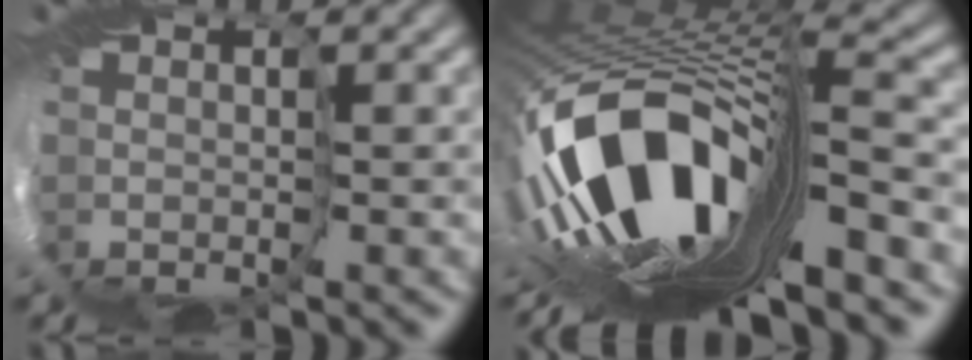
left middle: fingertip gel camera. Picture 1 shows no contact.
{"total": 12.7, "force": [-5.2, 3.3, 11.1], "torque": [-0.250, -0.017, -0.078]}